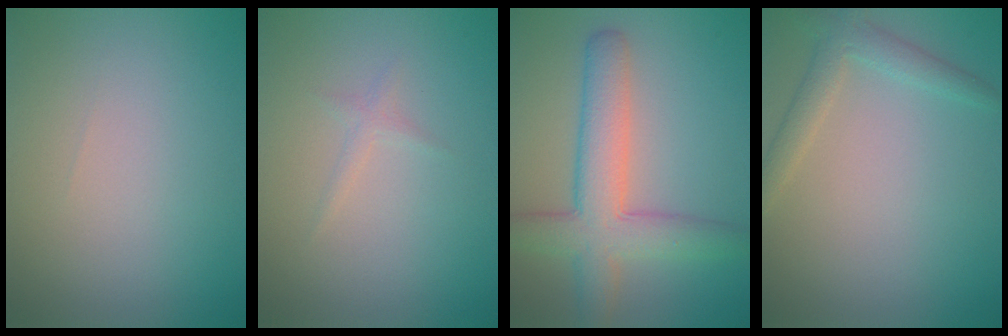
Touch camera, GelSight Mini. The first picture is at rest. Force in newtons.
{"total": 0.8, "press": 0.8, "slide": 0.0}
{"total": 6.4, "press": 6.4, "slide": 0.2}
{"total": 2.5, "press": 2.5, "slide": 0.2}